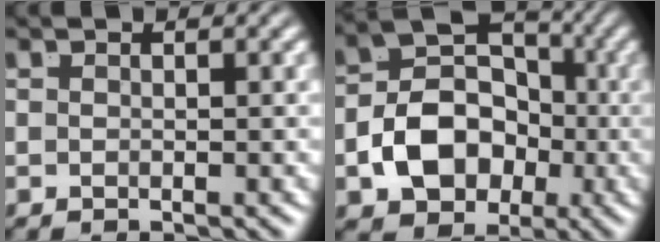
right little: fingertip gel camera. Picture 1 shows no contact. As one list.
[{"total": 7.0, "force": [-0.2, 5.2, 4.8], "torque": [-0.097, -0.019, 0.004]}]